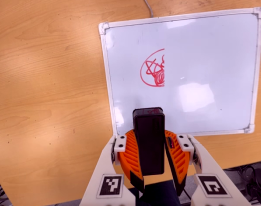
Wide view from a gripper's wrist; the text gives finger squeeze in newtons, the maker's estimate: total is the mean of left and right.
{"total": 10.8, "left": 10.1, "right": 11.4}